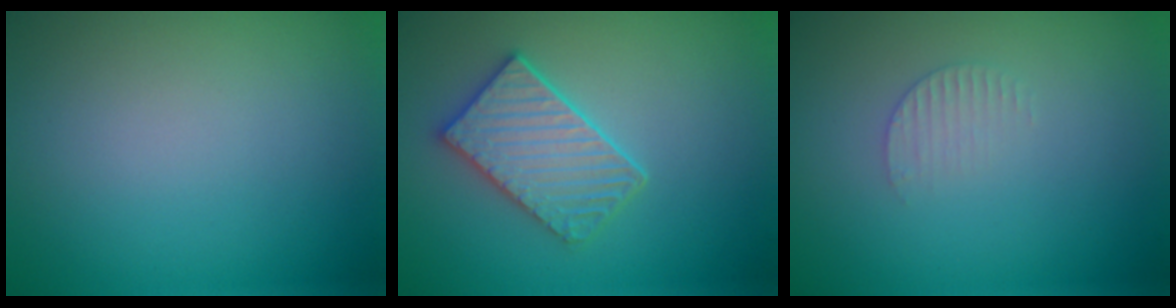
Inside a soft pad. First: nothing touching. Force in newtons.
{"total": 3.8, "press": 3.5, "slide": 1.4}
{"total": 1.3, "press": 1.2, "slide": 0.4}